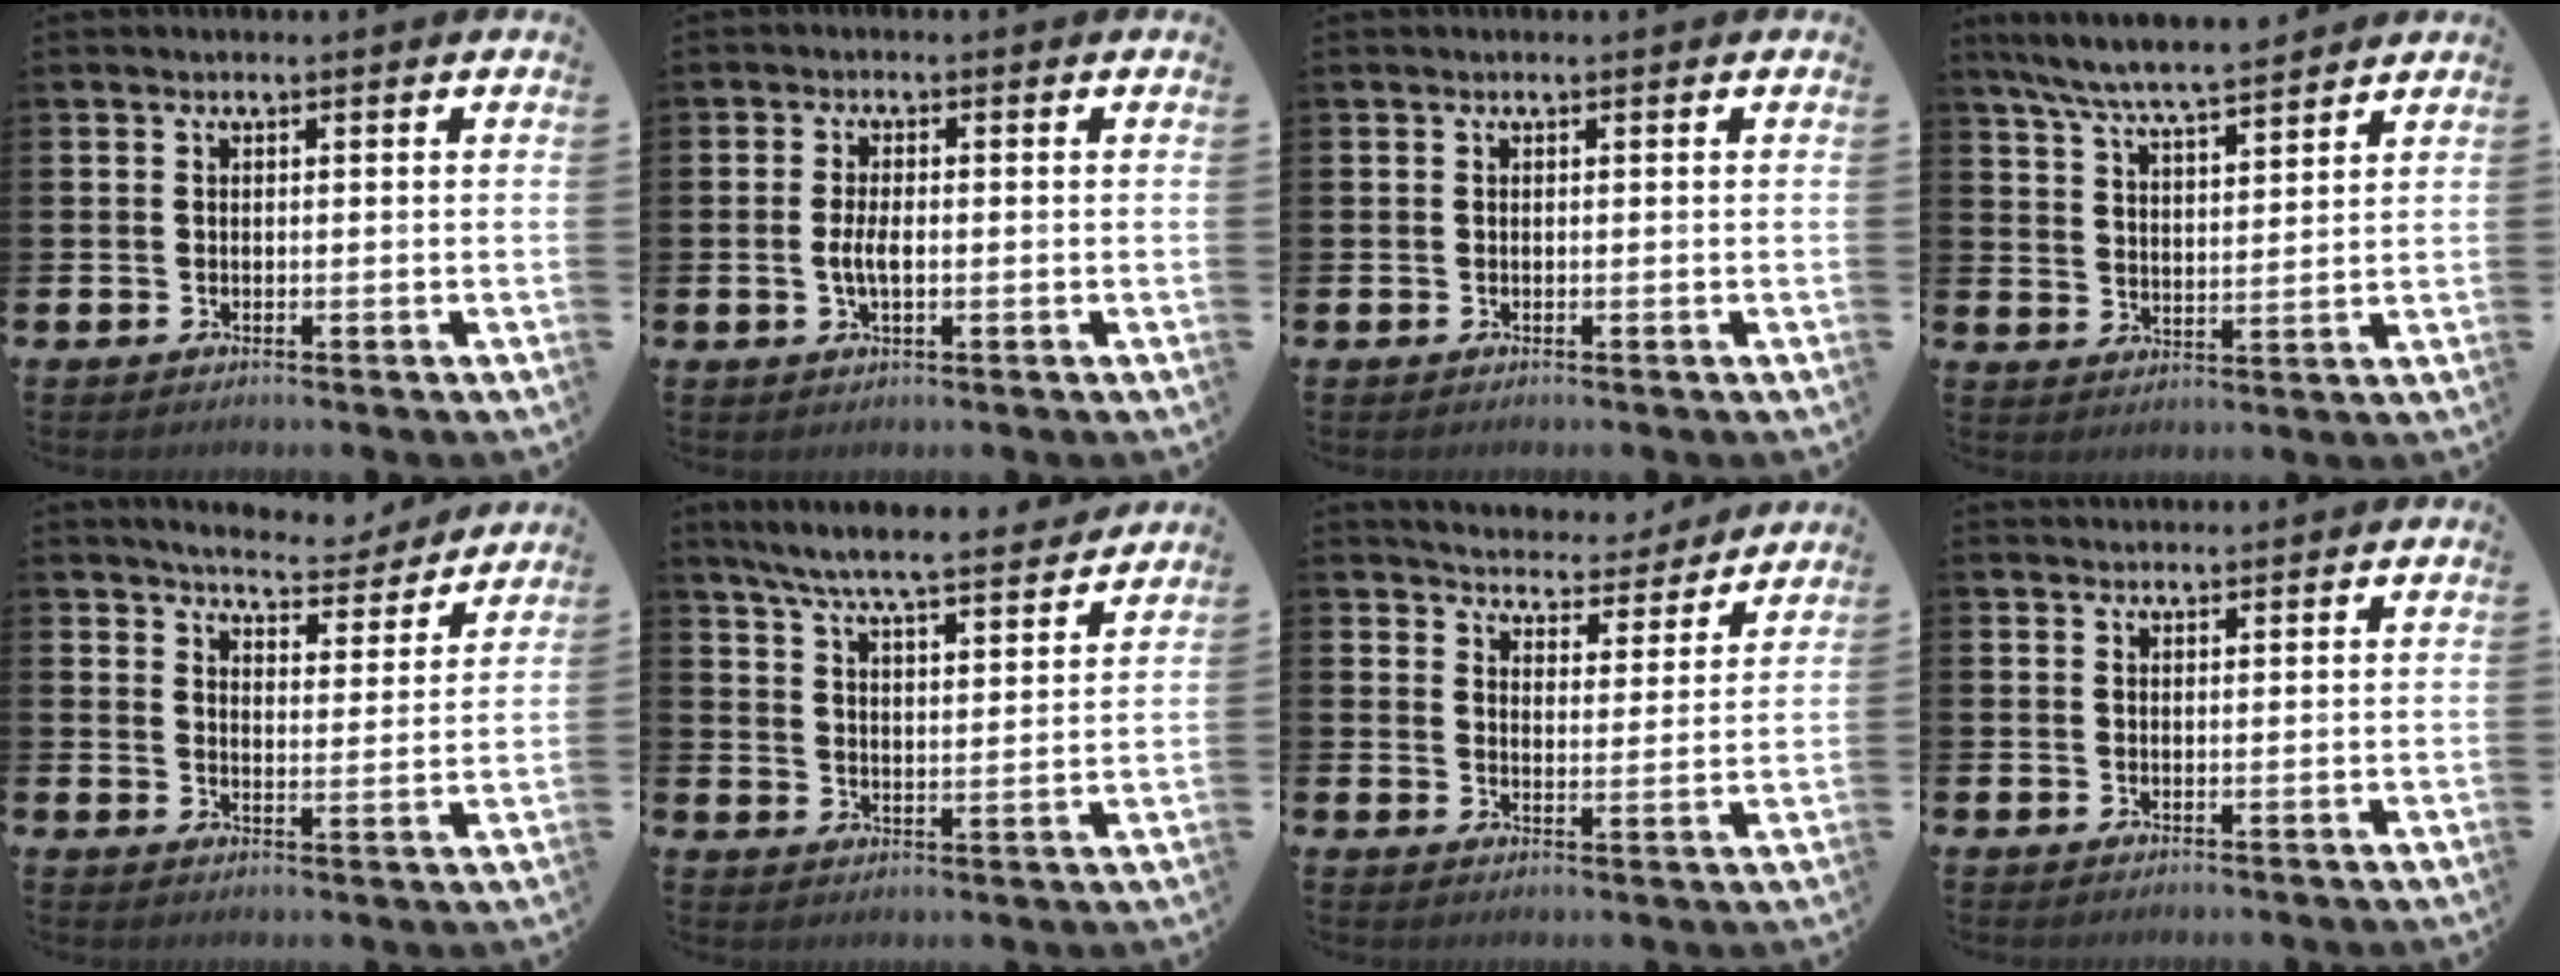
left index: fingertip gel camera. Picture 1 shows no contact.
{"total": 3.0, "force": [-0.3, 1.2, 2.7], "torque": [-0.051, 0.001, -0.007]}
{"total": 0.0}
{"total": 7.3, "force": [7.0, 0.3, 2.0], "torque": [-0.070, -0.035, 0.126]}
{"total": 6.0, "force": [5.9, 0.9, 1.0], "torque": [-0.033, -0.040, 0.101]}
{"total": 7.5, "force": [7.0, 0.2, 2.5], "torque": [-0.076, -0.045, 0.122]}
{"total": 5.3, "force": [5.2, 1.0, 0.0], "torque": [-0.016, -0.046, 0.087]}
{"total": 1.3, "force": [1.2, 0.2, 0.0], "torque": [0.005, -0.003, 0.021]}